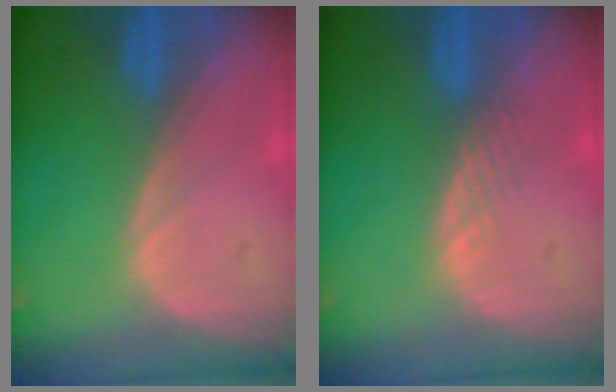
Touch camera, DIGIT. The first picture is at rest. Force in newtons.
{"total": 1.6, "press": 1.6, "slide": 0.1}